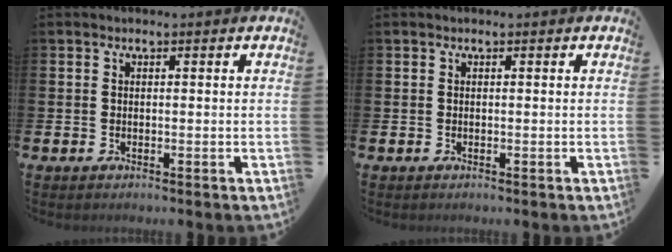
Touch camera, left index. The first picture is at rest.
{"total": 0.0}